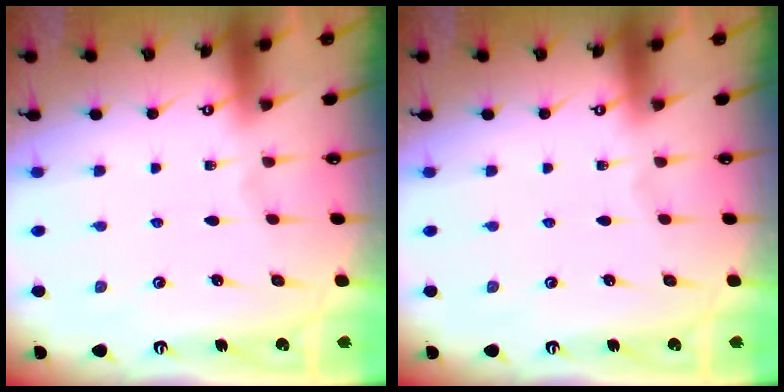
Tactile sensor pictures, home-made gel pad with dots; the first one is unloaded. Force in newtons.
{"total": 0.0}